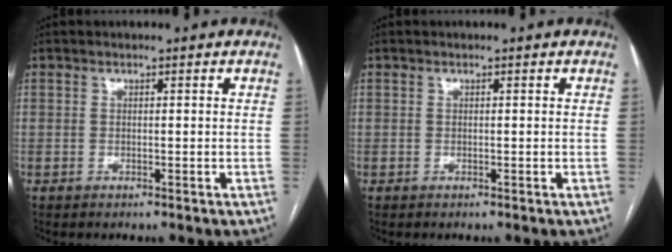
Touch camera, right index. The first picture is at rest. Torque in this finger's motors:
{"motor_torque": [0.00, 0.00, 0.02, 0.00]}